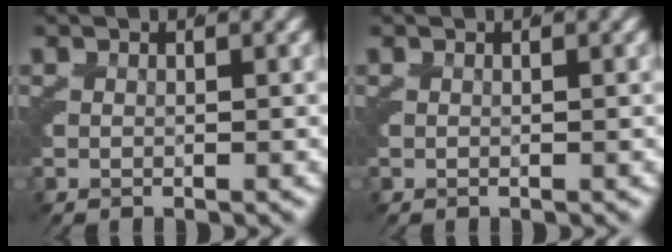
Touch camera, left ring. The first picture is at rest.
{"total": 0.0}